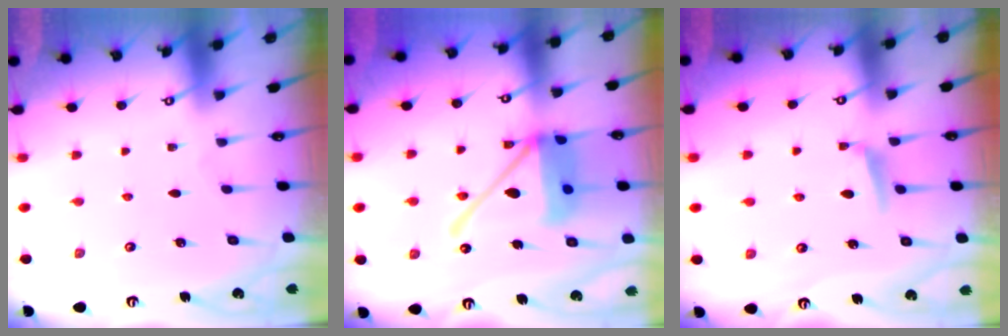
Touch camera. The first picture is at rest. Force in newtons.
{"total": 18.6, "press": 18.4, "slide": 2.5}
{"total": 6.0, "press": 5.9, "slide": 0.8}